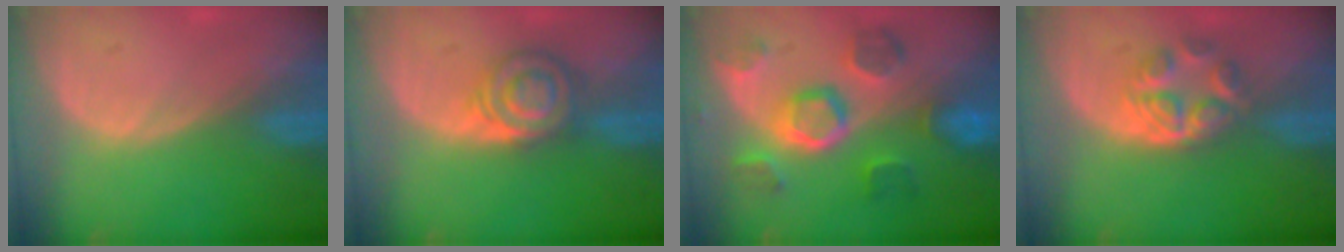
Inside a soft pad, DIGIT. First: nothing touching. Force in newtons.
{"total": 5.9, "press": 5.9, "slide": 0.6}
{"total": 9.7, "press": 9.2, "slide": 3.1}
{"total": 6.3, "press": 5.3, "slide": 3.4}